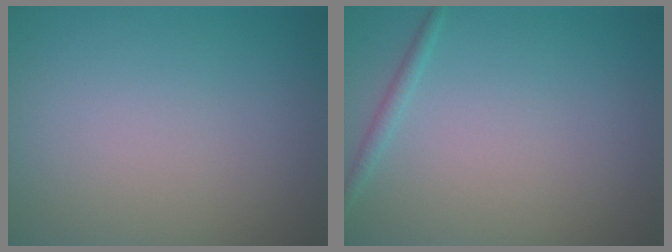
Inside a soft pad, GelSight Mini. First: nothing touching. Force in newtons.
{"total": 1.0, "press": 1.0, "slide": 0.1}